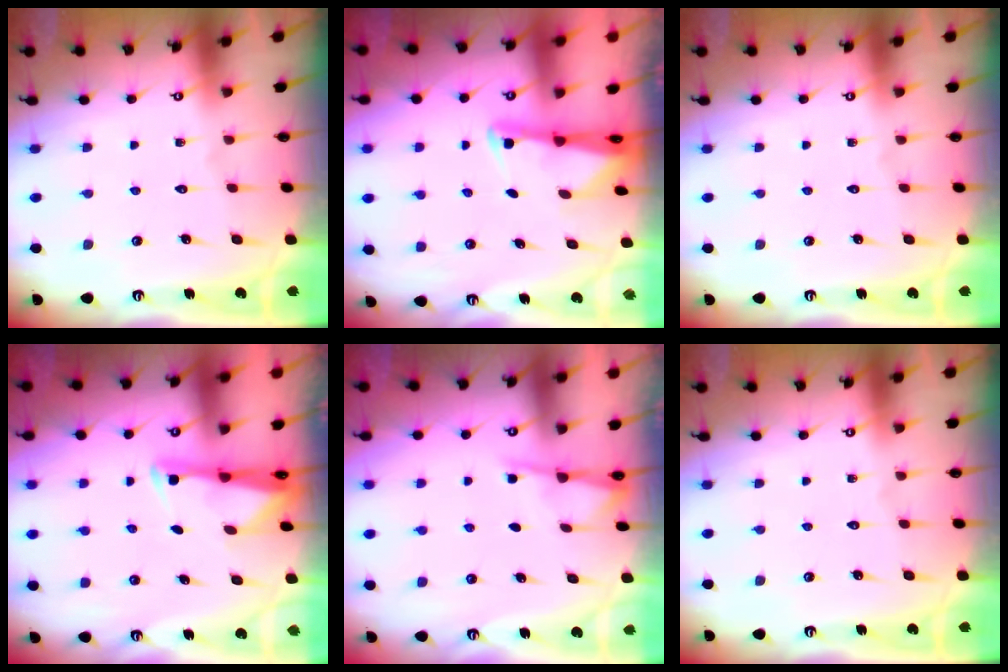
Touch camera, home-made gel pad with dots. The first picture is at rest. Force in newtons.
{"total": 2.0, "press": 2.0, "slide": 0.3}
{"total": 0.0}
{"total": 2.6, "press": 2.5, "slide": 0.4}
{"total": 1.8, "press": 1.7, "slide": 0.4}
{"total": 0.0}